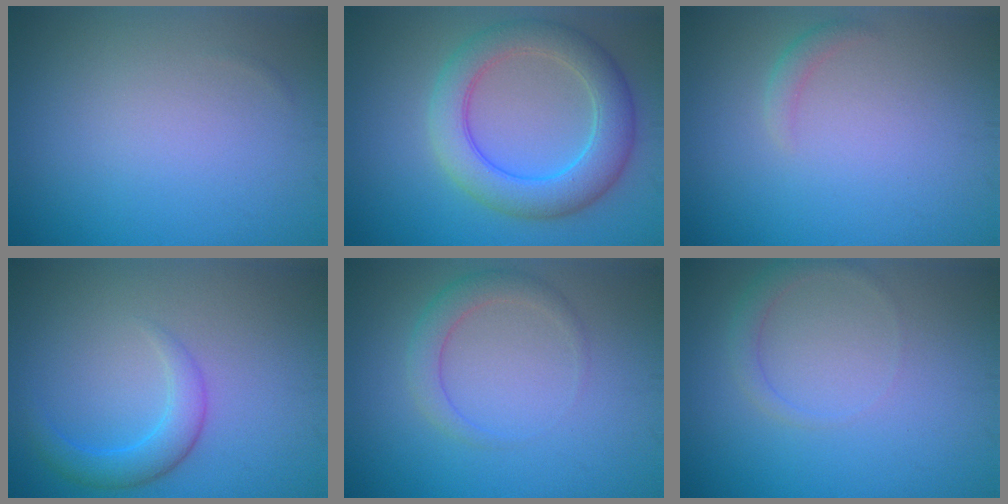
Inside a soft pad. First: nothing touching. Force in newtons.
{"total": 6.2, "press": 6.2, "slide": 0.2}
{"total": 1.1, "press": 1.1, "slide": 0.0}
{"total": 2.8, "press": 2.8, "slide": 0.1}
{"total": 2.3, "press": 2.3, "slide": 0.1}
{"total": 1.5, "press": 1.5, "slide": 0.1}